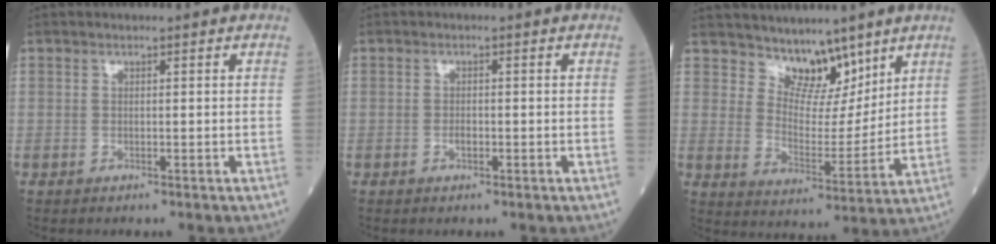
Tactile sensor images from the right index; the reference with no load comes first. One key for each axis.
{"total": 1.1, "fx": -0.4, "fy": 0.5, "fz": 0.9, "tx": -0.018, "ty": 0.000, "tz": -0.007}
{"total": 7.8, "fx": 6.3, "fy": 3.6, "fz": 2.8, "tx": -0.037, "ty": -0.003, "tz": 0.115}